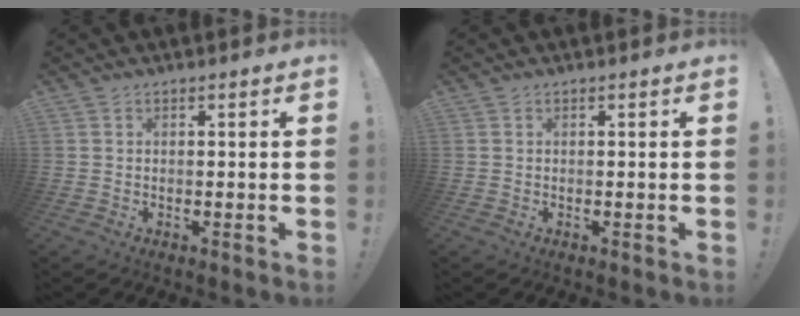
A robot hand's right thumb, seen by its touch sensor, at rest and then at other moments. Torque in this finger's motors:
{"motor_torque": [-0.13, 0.13, 0.00, 0.00, 0.00]}